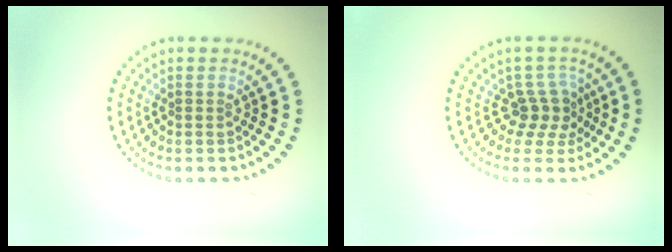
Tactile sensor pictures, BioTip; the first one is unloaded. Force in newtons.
{"total": 2.5, "press": 1.8, "slide": 1.7}